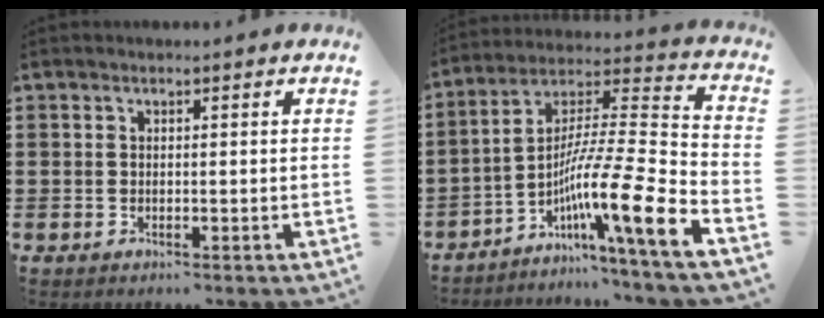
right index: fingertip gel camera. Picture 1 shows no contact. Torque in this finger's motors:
{"motor_torque": [-0.70, 0.26, 0.00, -0.01]}